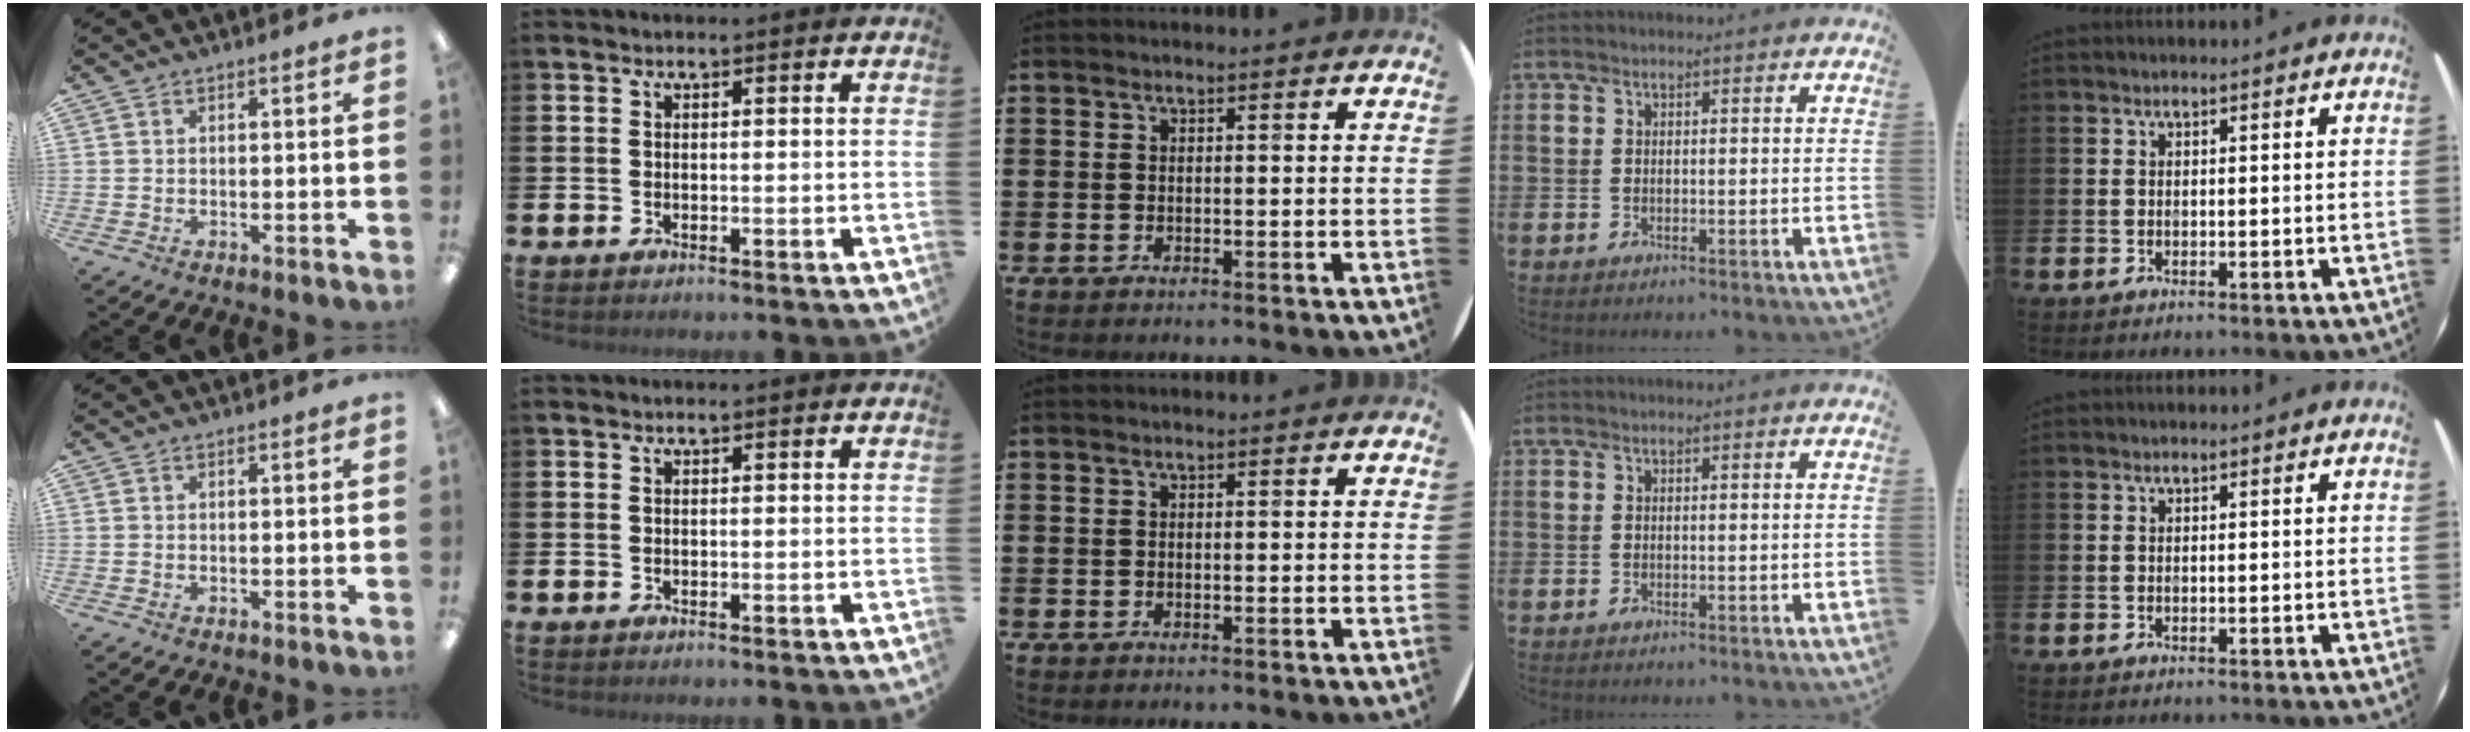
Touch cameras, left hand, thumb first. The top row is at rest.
{}